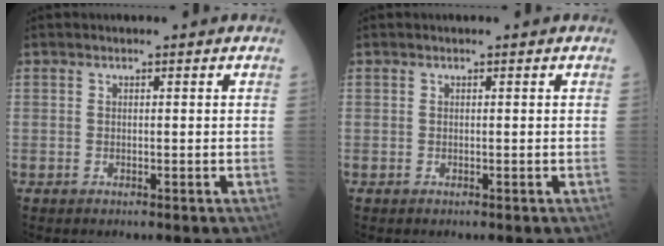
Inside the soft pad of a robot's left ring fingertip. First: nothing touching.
{"total": 0.0}